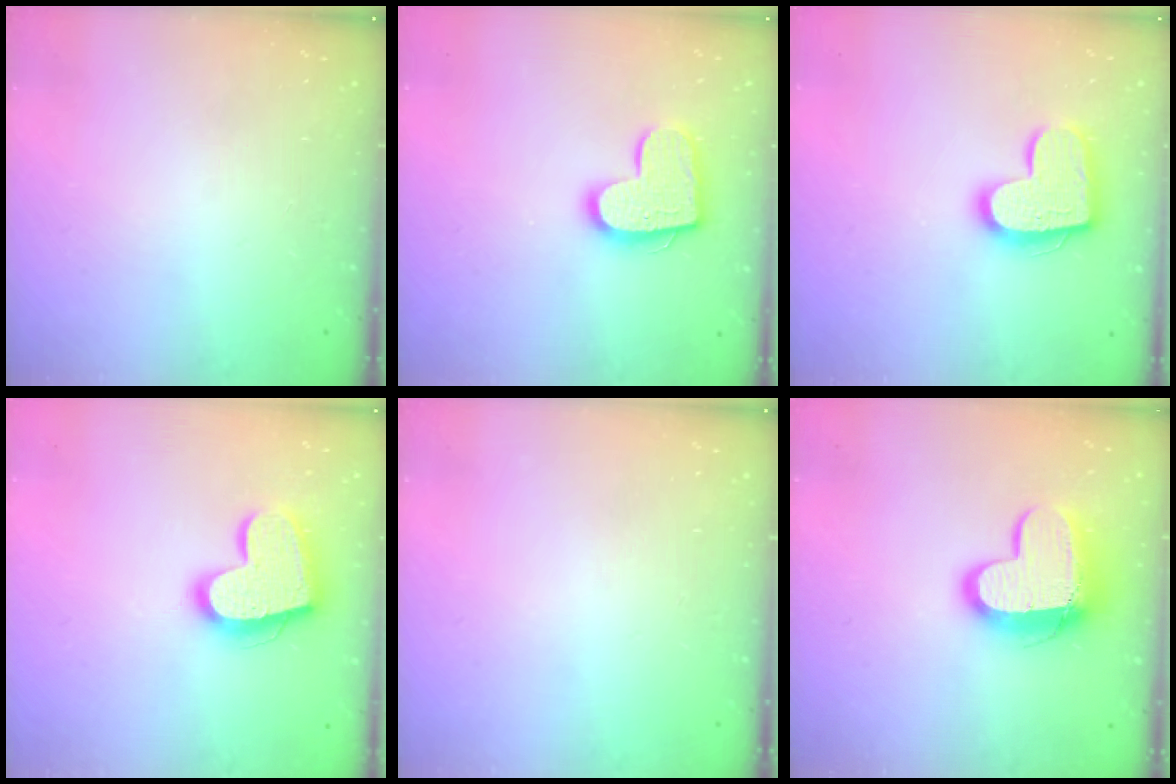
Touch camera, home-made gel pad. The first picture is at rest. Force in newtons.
{"total": 14.5, "press": 14.5, "slide": 0.8}
{"total": 16.4, "press": 16.4, "slide": 1.2}
{"total": 17.7, "press": 17.6, "slide": 1.5}
{"total": 0.0}
{"total": 14.4, "press": 14.4, "slide": 1.0}